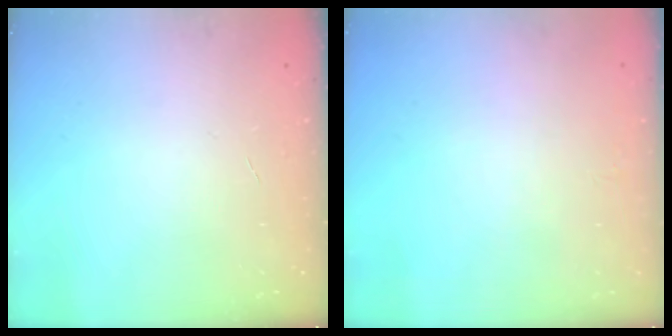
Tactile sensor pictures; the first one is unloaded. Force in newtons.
{"total": 0.0}